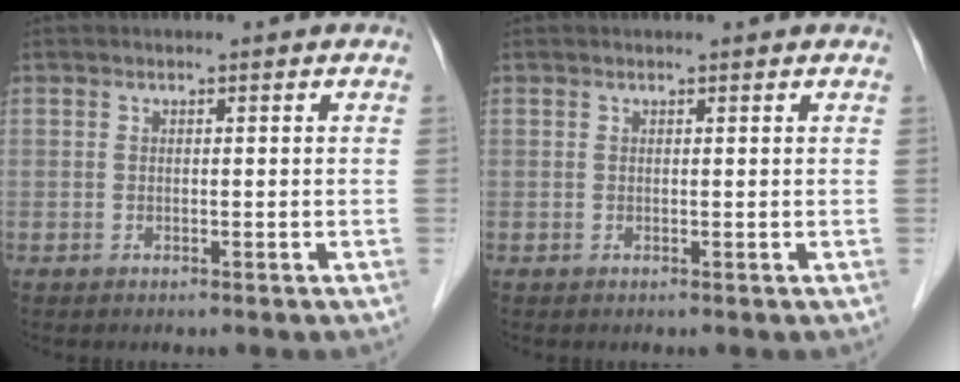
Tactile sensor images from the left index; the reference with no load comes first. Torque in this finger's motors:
{"motor_torque": [0.78, -1.19, 0.03, -0.01]}